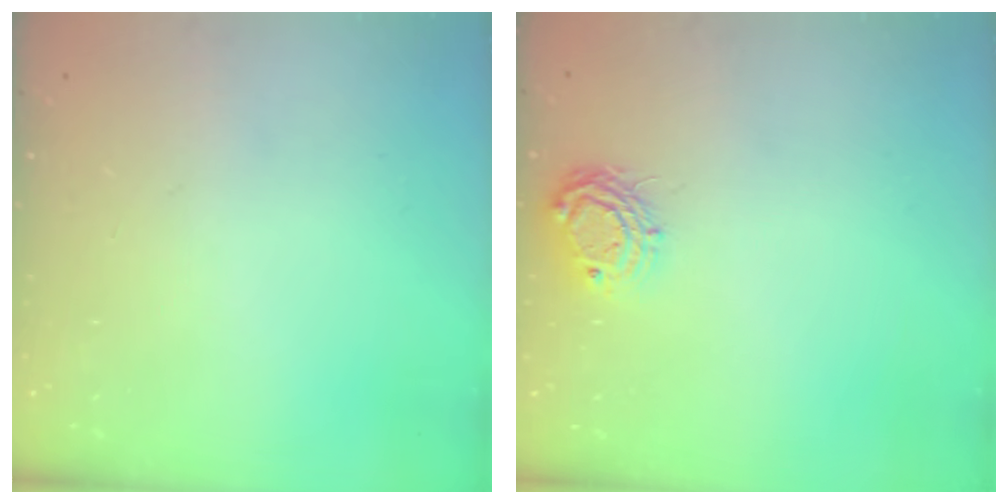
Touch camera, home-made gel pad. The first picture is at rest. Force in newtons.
{"total": 7.6, "press": 7.6, "slide": 0.7}